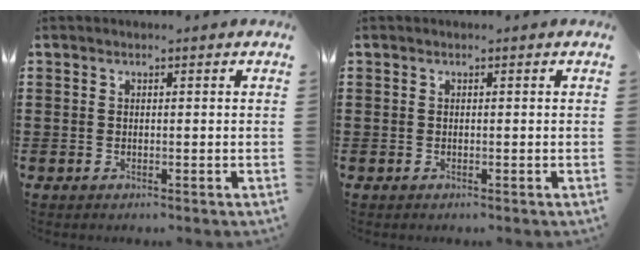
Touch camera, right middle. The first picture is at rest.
{"total": 0.0}